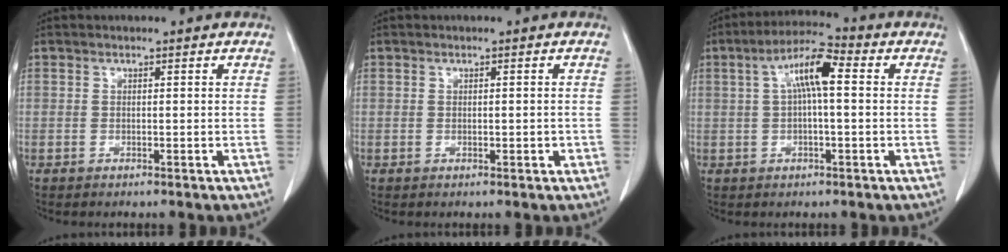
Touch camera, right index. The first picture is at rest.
{"total": 1.5, "force": [-0.3, 0.8, 1.2], "torque": [-0.024, 0.003, 0.001]}
{"total": 8.2, "force": [1.5, 2.0, 7.8], "torque": [-0.151, 0.030, 0.023]}